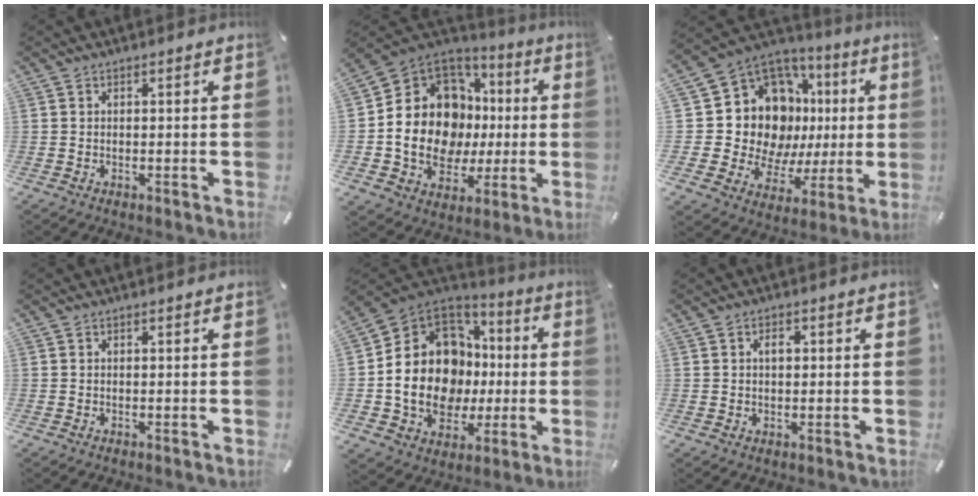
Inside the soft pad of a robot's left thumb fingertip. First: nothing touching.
{"total": 18.0, "force": [0.3, 15.2, 9.7], "torque": [-0.198, -0.024, 0.017]}
{"total": 18.7, "force": [4.1, 14.8, 10.7], "torque": [-0.213, -0.047, 0.098]}
{"total": 0.0}
{"total": 19.5, "force": [-0.4, 16.0, 11.0], "torque": [-0.228, -0.013, 0.006]}
{"total": 2.7, "force": [0.6, 1.8, 1.9], "torque": [-0.023, 0.002, 0.004]}